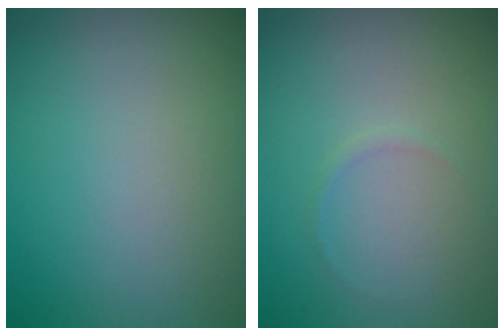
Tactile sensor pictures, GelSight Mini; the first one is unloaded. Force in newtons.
{"total": 1.2, "press": 1.2, "slide": 0.2}